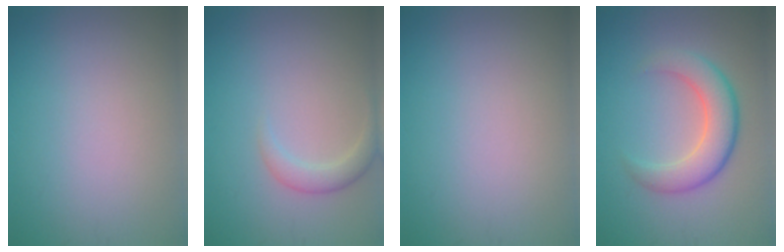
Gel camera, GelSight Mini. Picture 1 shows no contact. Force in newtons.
{"total": 2.0, "press": 2.0, "slide": 0.1}
{"total": 0.0}
{"total": 5.1, "press": 5.1, "slide": 0.2}